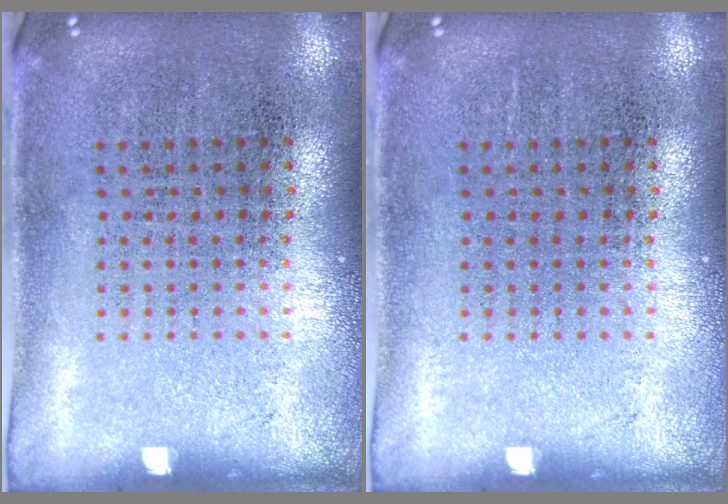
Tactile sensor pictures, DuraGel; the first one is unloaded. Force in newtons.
{"total": 0.0}